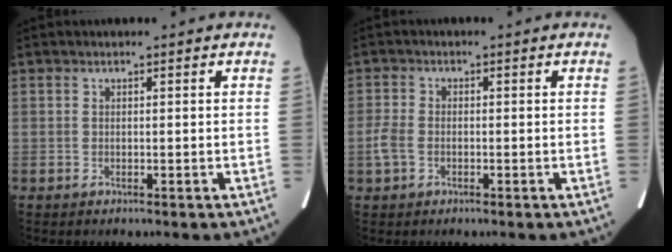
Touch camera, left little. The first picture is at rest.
{"total": 2.8, "force": [-0.9, 1.9, 1.8], "torque": [-0.057, 0.001, -0.018]}